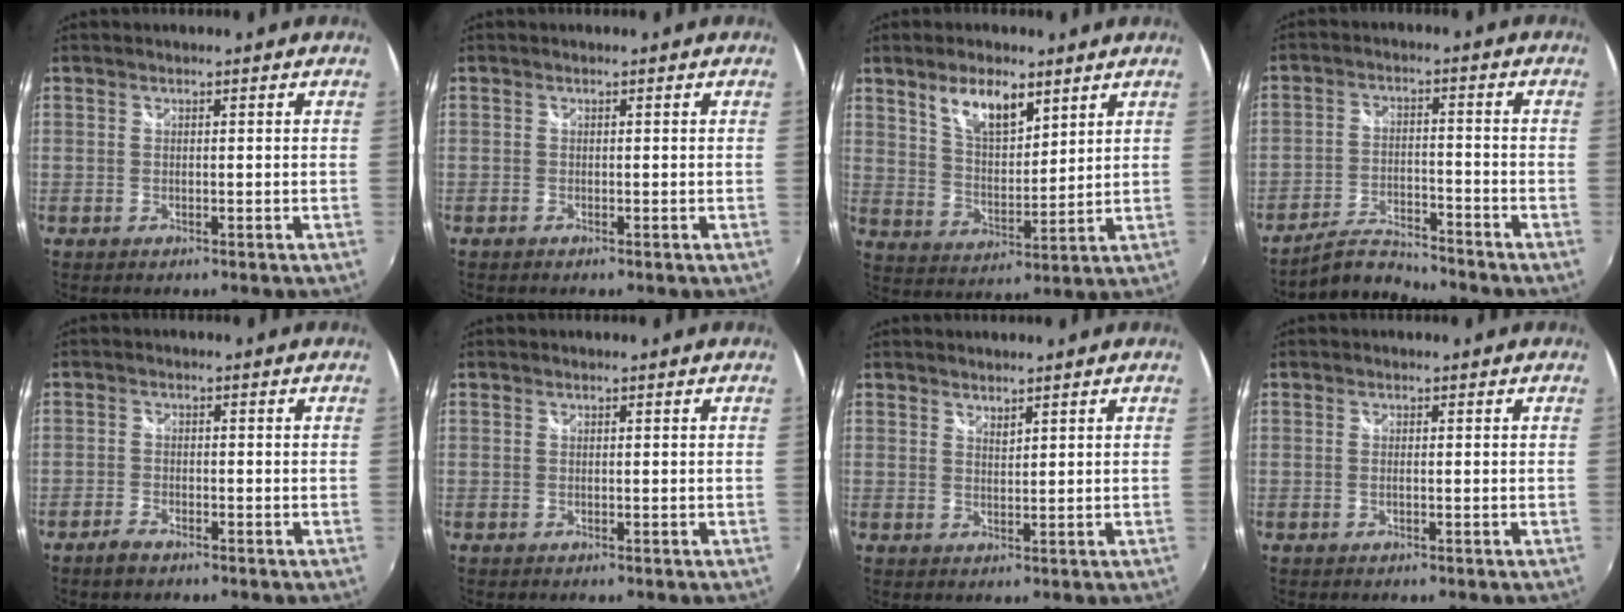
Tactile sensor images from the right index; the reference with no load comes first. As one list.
[{"total": 0.0}, {"total": 9.2, "force": [5.7, 3.9, 6.2], "torque": [-0.106, 0.005, 0.108]}, {"total": 6.8, "force": [-6.6, 1.0, 1.1], "torque": [-0.038, 0.011, -0.120]}, {"total": 2.6, "force": [-2.1, 0.9, 1.1], "torque": [-0.034, 0.001, -0.041]}, {"total": 0.0}, {"total": 1.6, "force": [1.5, 0.3, 0.5], "torque": [-0.006, 0.001, 0.026]}, {"total": 0.8, "force": [-0.2, 0.0, 0.8], "torque": [-0.016, 0.000, -0.006]}]